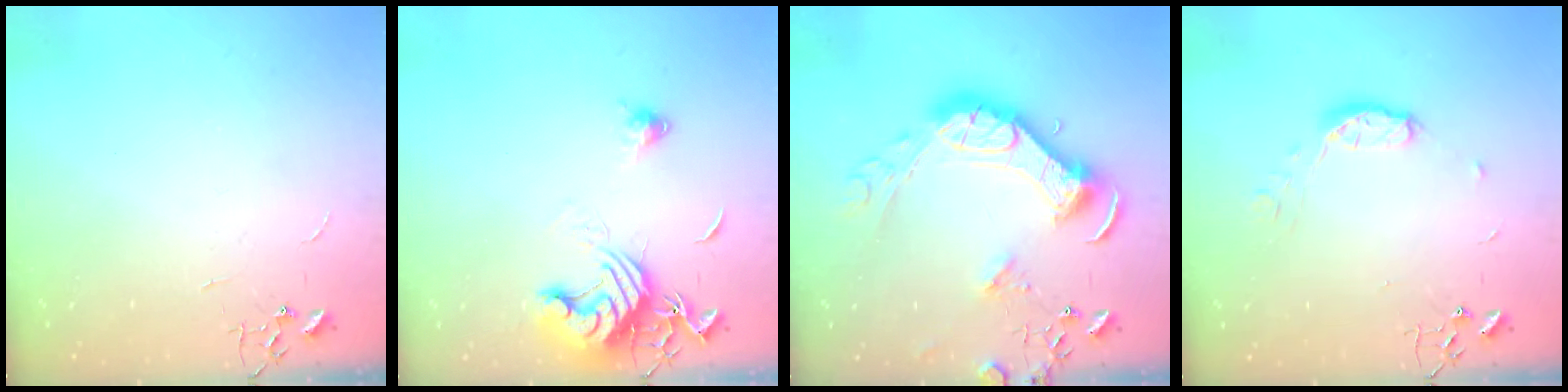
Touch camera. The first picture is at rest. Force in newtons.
{"total": 12.6, "press": 12.5, "slide": 1.6}
{"total": 17.2, "press": 17.1, "slide": 2.0}
{"total": 7.6, "press": 7.6, "slide": 0.5}